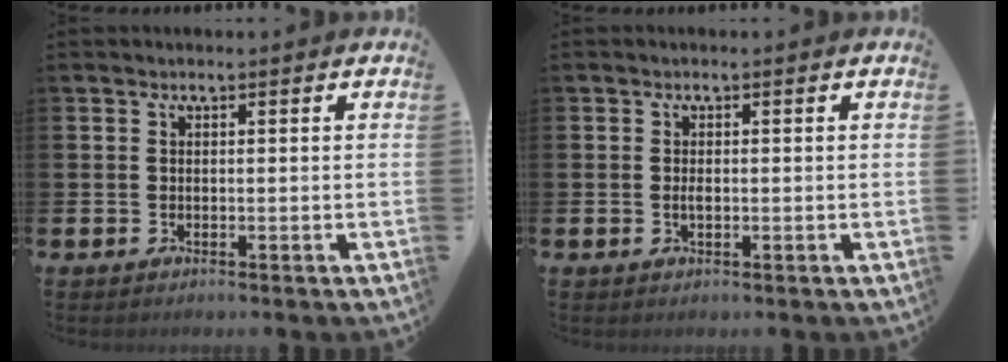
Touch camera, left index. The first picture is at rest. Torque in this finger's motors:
{"motor_torque": [0.20, -0.04, 0.02, 0.05]}